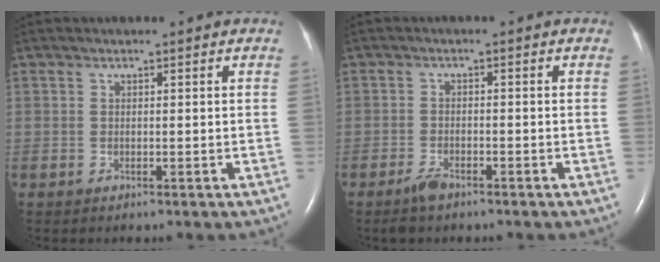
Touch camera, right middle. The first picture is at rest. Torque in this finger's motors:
{"motor_torque": [0.69, -0.50, -0.02, 0.01]}